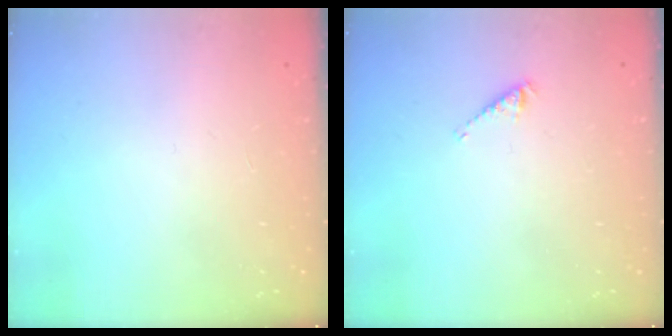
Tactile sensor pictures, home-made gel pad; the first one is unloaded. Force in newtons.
{"total": 2.9, "press": 2.9, "slide": 0.6}